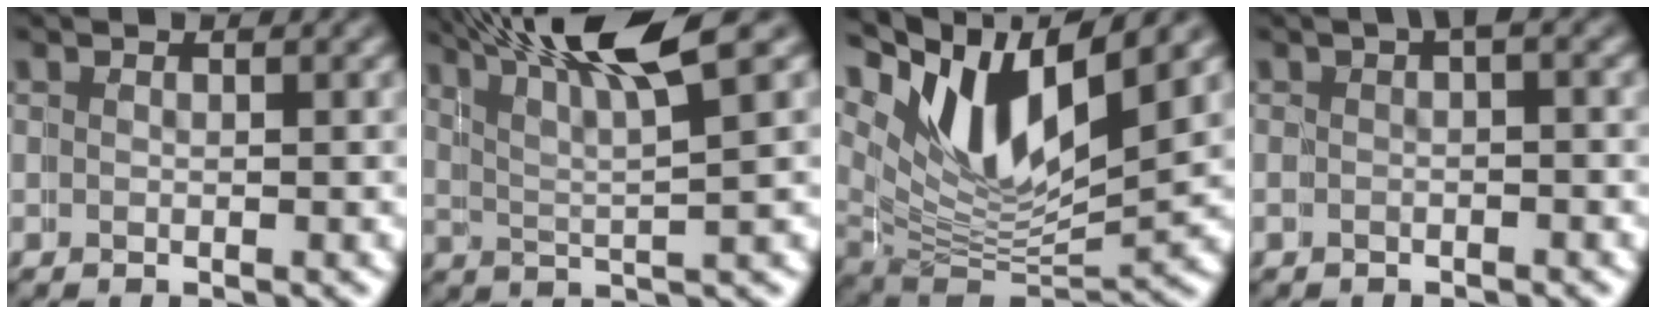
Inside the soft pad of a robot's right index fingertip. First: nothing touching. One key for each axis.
{"total": 8.7, "fx": 6.3, "fy": 1.1, "fz": 5.9, "tx": -0.096, "ty": 0.017, "tz": 0.096}
{"total": 11.3, "fx": 4.9, "fy": 6.9, "fz": 7.5, "tx": -0.139, "ty": 0.009, "tz": 0.070}
{"total": 1.2, "fx": -0.1, "fy": 0.0, "fz": 1.2, "tx": -0.013, "ty": 0.003, "tz": -0.004}